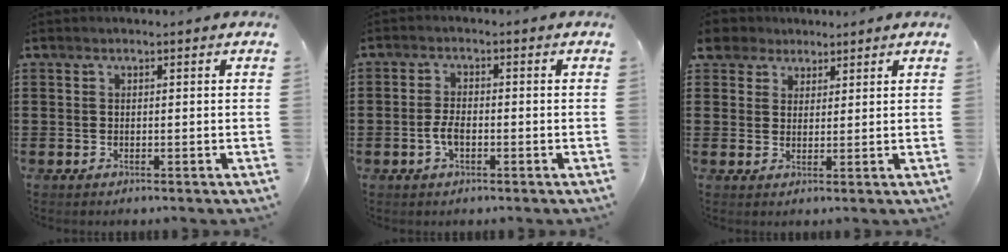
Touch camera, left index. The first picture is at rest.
{"total": 3.1, "force": [-1.1, 1.4, 2.6], "torque": [-0.070, -0.004, -0.026]}
{"total": 3.6, "force": [2.6, 2.5, 0.2], "torque": [-0.022, 0.012, 0.048]}